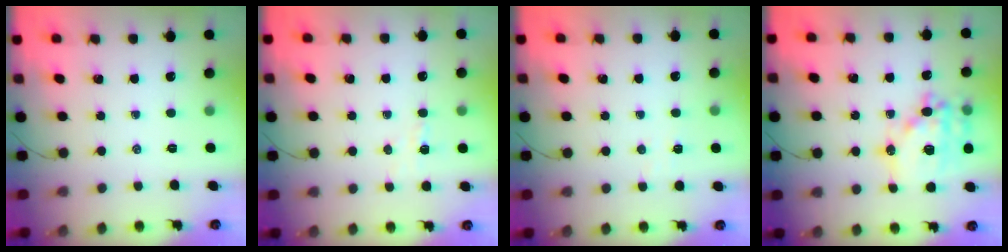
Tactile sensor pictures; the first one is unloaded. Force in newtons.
{"total": 2.9, "press": 2.8, "slide": 0.8}
{"total": 2.7, "press": 2.6, "slide": 0.8}
{"total": 17.9, "press": 17.6, "slide": 3.4}